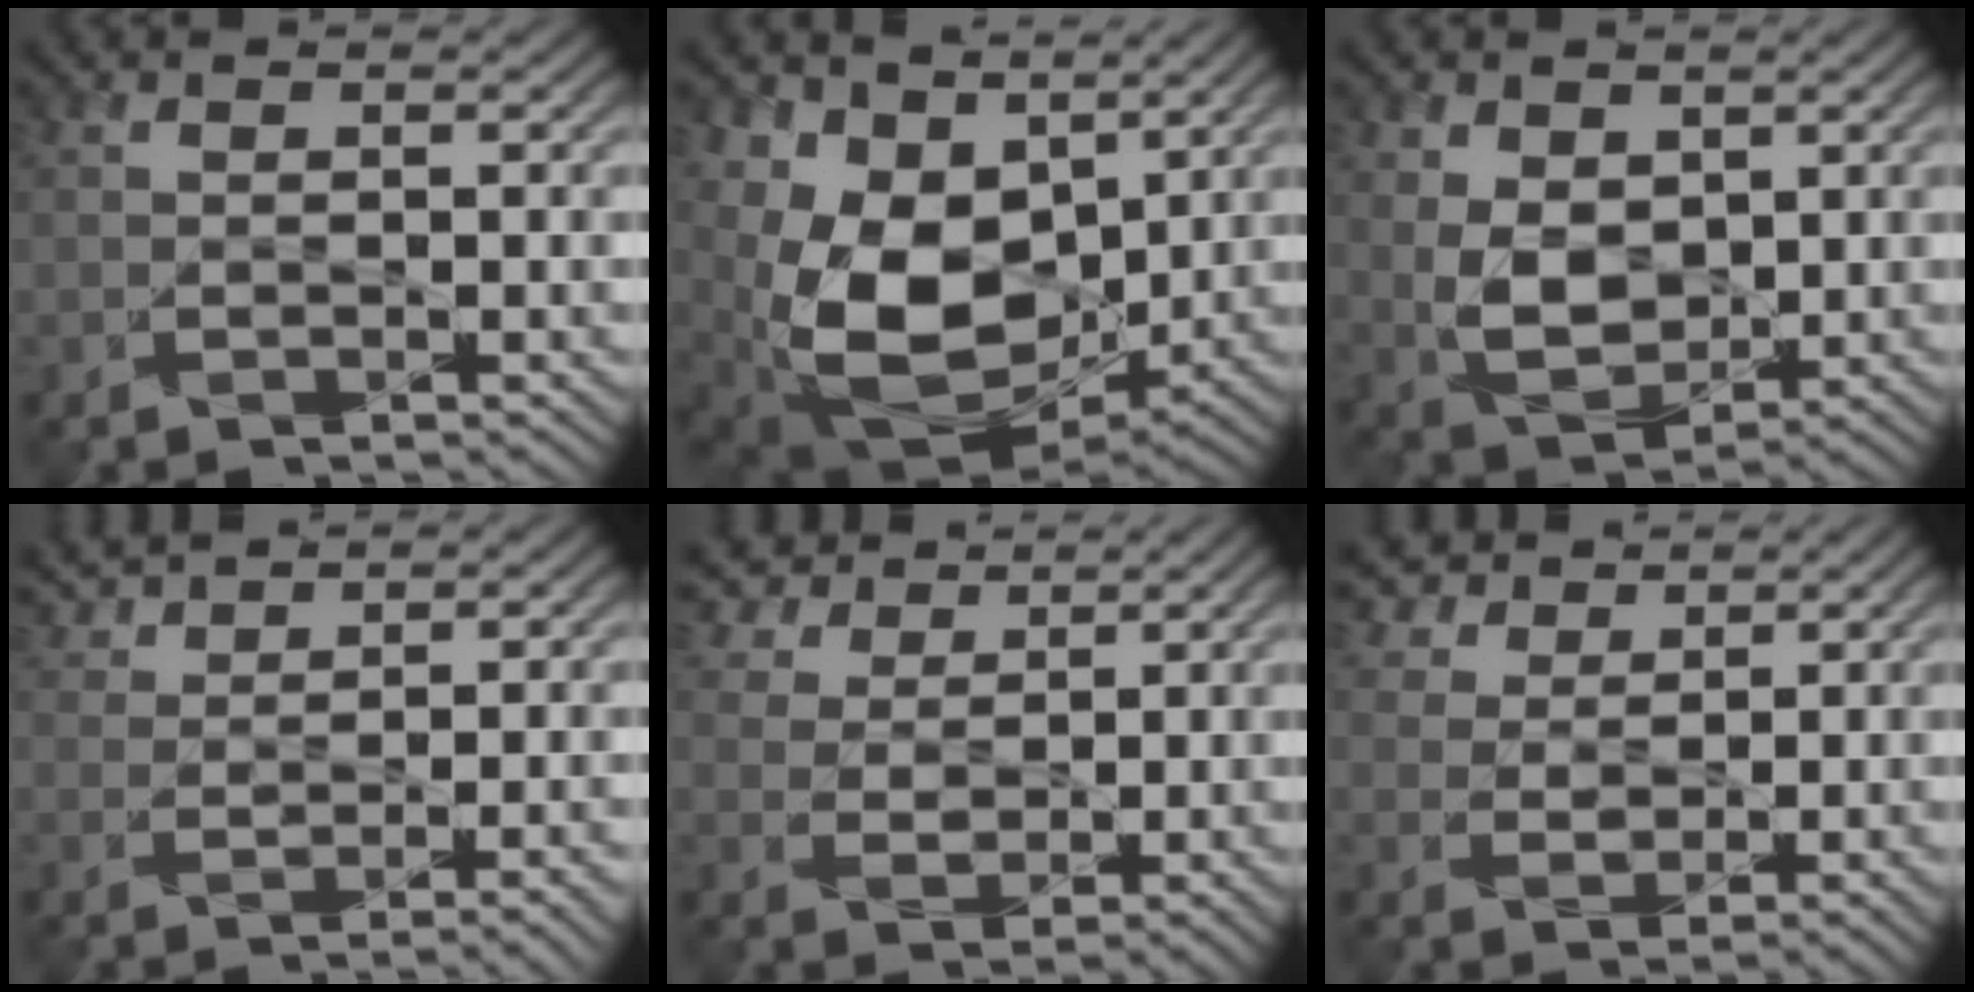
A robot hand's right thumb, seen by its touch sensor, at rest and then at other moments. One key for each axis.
{"total": 14.5, "fx": 2.8, "fy": 9.9, "fz": 10.3, "tx": -0.247, "ty": -0.019, "tz": 0.064}
{"total": 6.2, "fx": 1.4, "fy": 4.4, "fz": 4.2, "tx": -0.099, "ty": -0.010, "tz": 0.034}
{"total": 4.0, "fx": 3.1, "fy": 0.9, "fz": 2.5, "tx": -0.060, "ty": 0.012, "tz": 0.061}
{"total": 6.5, "fx": 4.2, "fy": 4.0, "fz": 2.9, "tx": -0.075, "ty": 0.010, "tz": 0.084}
{"total": 5.7, "fx": 4.1, "fy": 3.2, "fz": 2.3, "tx": -0.061, "ty": 0.004, "tz": 0.085}